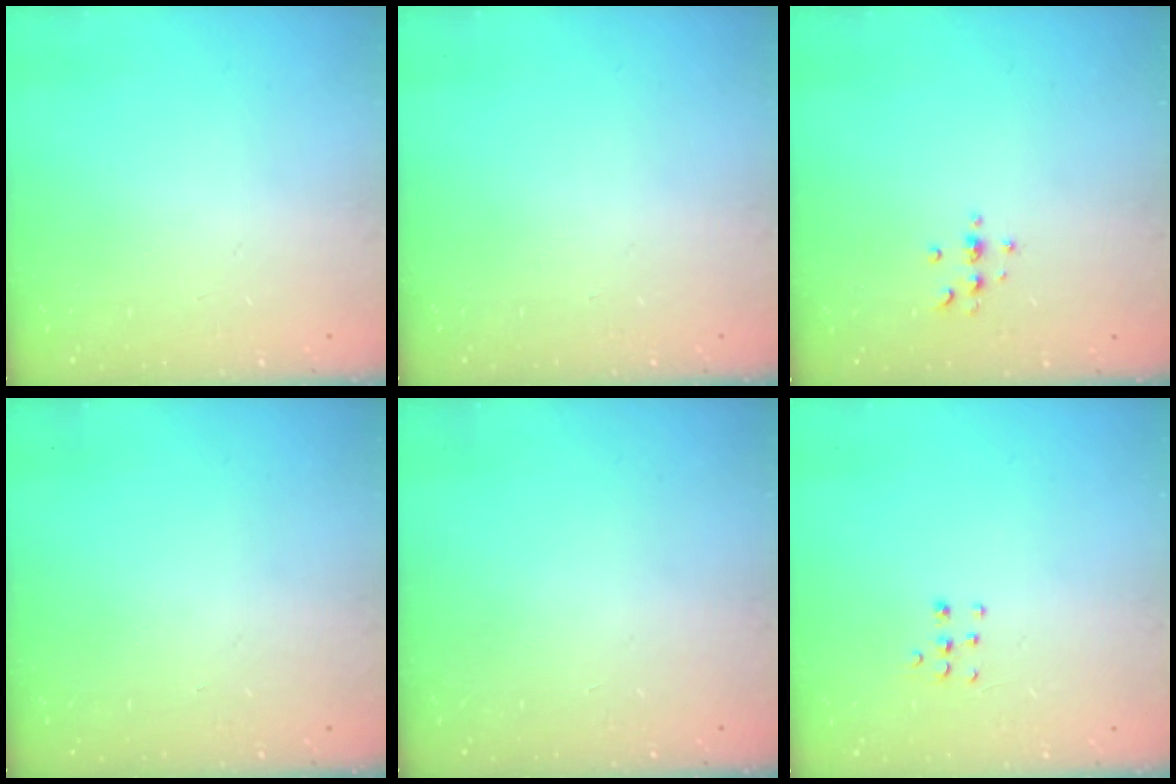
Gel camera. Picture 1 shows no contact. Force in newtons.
{"total": 0.0}
{"total": 3.4, "press": 3.4, "slide": 0.4}
{"total": 0.0}
{"total": 0.0}
{"total": 4.4, "press": 4.3, "slide": 0.9}